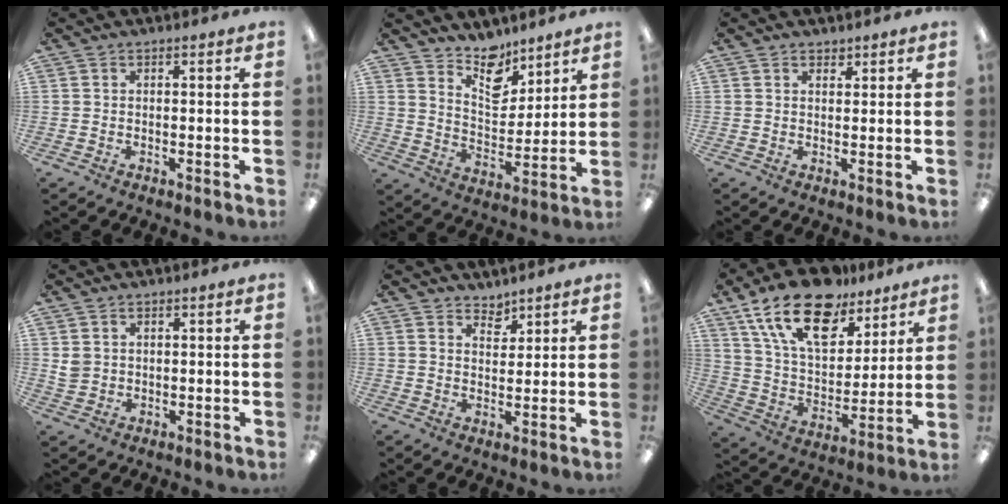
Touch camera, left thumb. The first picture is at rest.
{"total": 10.6, "force": [8.9, 4.9, 2.9], "torque": [-0.043, -0.065, 0.167]}
{"total": 1.5, "force": [1.4, 0.7, 0.2], "torque": [0.004, -0.005, 0.024]}
{"total": 2.7, "force": [1.3, 2.2, 0.8], "torque": [-0.019, 0.003, 0.025]}
{"total": 3.7, "force": [3.5, 1.4, 0.1], "torque": [0.006, -0.026, 0.064]}
{"total": 20.5, "force": [13.5, 10.5, 11.3], "torque": [-0.202, -0.070, 0.242]}